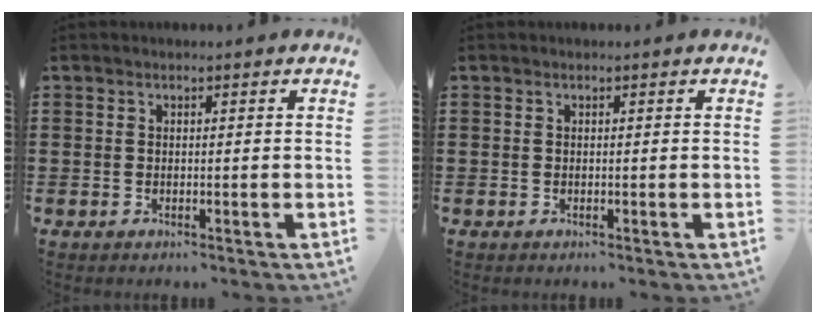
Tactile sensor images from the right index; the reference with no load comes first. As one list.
[{"total": 0.0}]